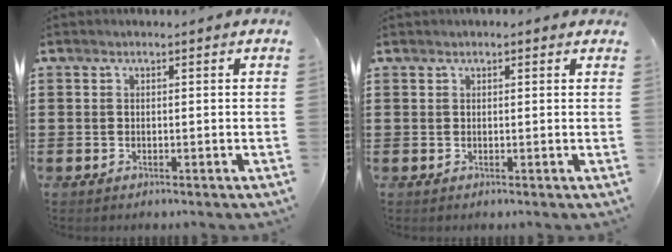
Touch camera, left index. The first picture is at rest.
{"total": 0.7, "force": [0.5, 0.3, 0.3], "torque": [-0.008, 0.003, 0.010]}